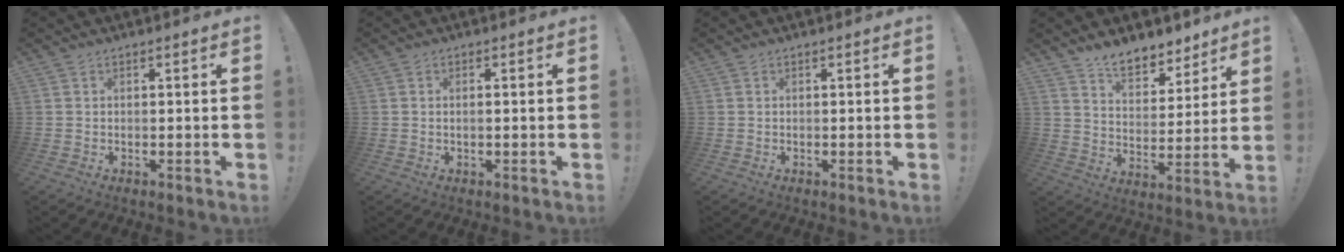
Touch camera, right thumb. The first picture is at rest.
{"total": 1.0, "force": [0.0, 0.0, 1.0], "torque": [-0.017, 0.000, -0.001]}
{"total": 0.0}
{"total": 10.1, "force": [8.4, 4.6, 3.3], "torque": [-0.050, -0.063, 0.159]}